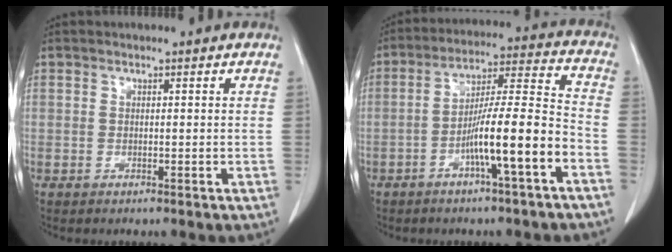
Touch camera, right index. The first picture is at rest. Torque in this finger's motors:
{"motor_torque": [1.67, -0.47, 0.87, 0.20]}